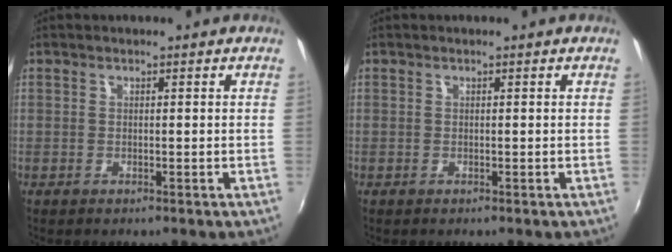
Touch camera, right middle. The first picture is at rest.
{"total": 0.0}